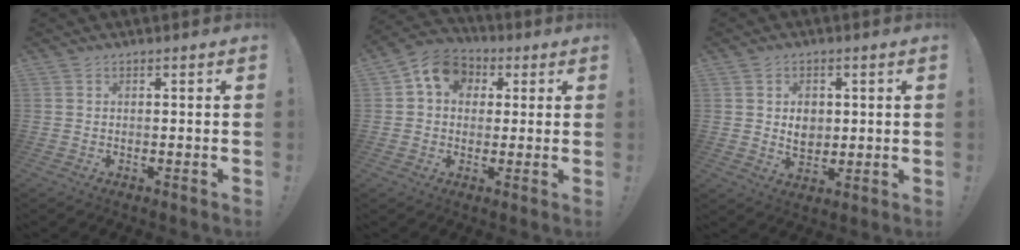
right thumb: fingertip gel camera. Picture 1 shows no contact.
{"total": 9.9, "force": [2.8, 8.2, 4.7], "torque": [-0.064, 0.000, 0.055]}
{"total": 6.2, "force": [1.3, 5.2, 3.0], "torque": [-0.036, -0.005, 0.023]}